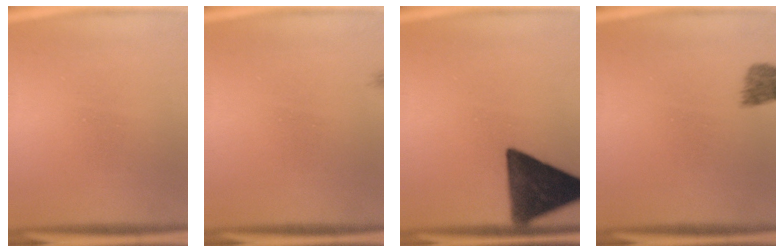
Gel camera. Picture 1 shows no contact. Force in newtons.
{"total": 0.6}
{"total": 15.1}
{"total": 1.9}